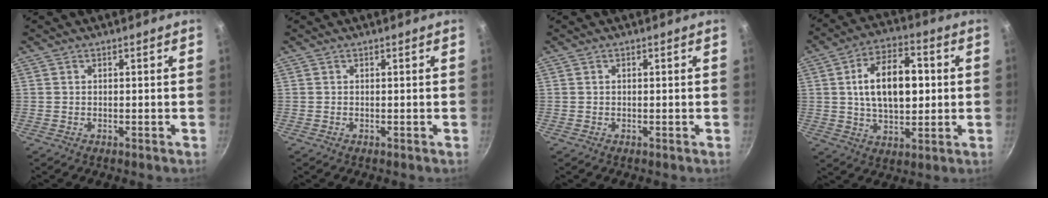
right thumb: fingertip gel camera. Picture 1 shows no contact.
{"total": 0.0}
{"total": 0.0}
{"total": 15.2, "force": [1.9, 8.5, 12.4], "torque": [-0.183, 0.008, 0.029]}